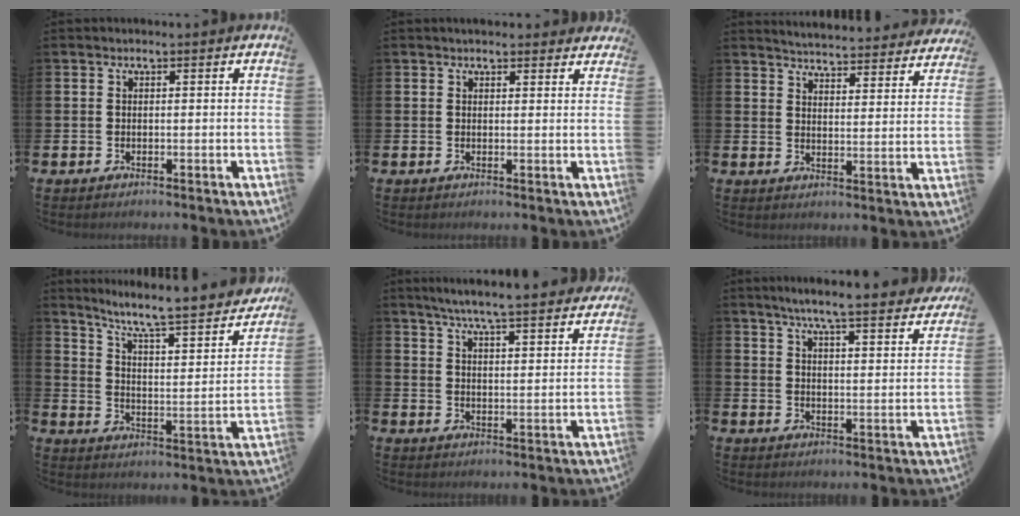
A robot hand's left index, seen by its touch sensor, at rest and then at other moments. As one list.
[{"total": 1.9, "force": [1.8, 0.5, 0.0], "torque": [0.008, -0.006, 0.032]}, {"total": 4.9, "force": [4.9, 0.3, 0.3], "torque": [-0.022, -0.041, 0.084]}, {"total": 7.4, "force": [6.7, 0.8, 3.1], "torque": [-0.079, -0.059, 0.105]}, {"total": 6.4, "force": [6.2, -0.2, 1.8], "torque": [-0.052, -0.041, 0.107]}, {"total": 6.5, "force": [6.1, -0.1, 2.3], "torque": [-0.053, -0.040, 0.102]}]